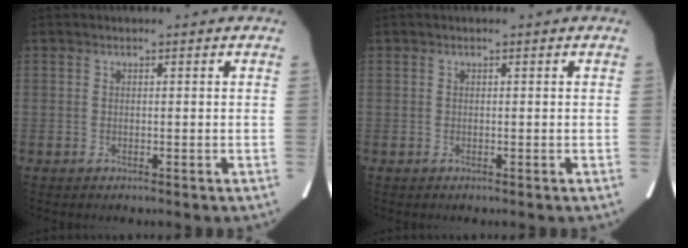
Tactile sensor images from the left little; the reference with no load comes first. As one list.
[{"total": 0.0}]